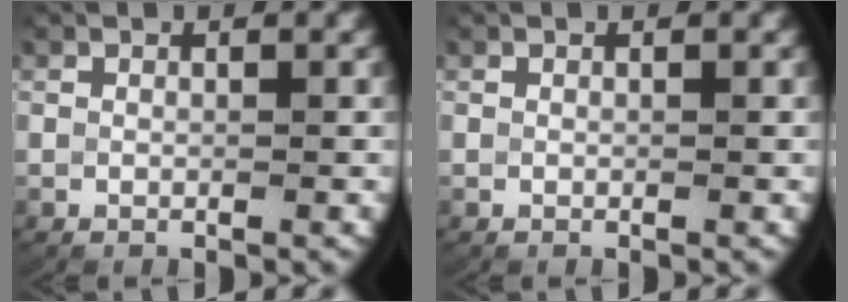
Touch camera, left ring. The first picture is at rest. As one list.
[{"total": 0.0}]